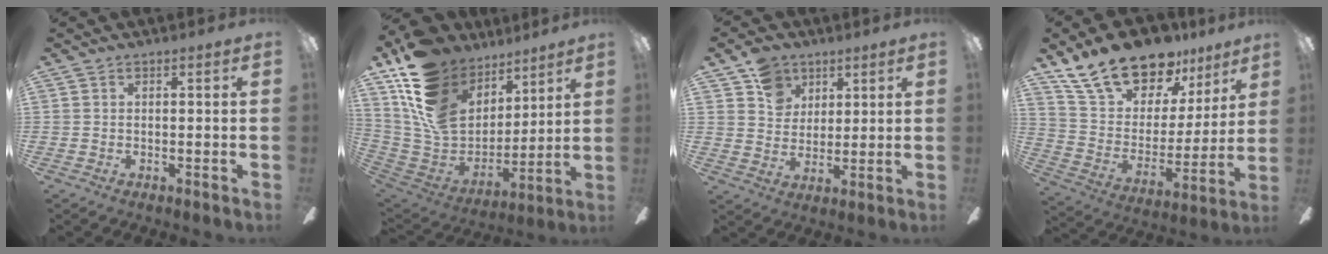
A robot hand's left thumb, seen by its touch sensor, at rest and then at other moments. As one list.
[{"total": 20.2, "force": [10.2, 14.4, 9.9], "torque": [-0.205, -0.061, 0.196]}, {"total": 8.3, "force": [5.2, 6.2, 1.8], "torque": [-0.026, -0.018, 0.097]}, {"total": 19.8, "force": [16.3, 8.6, 7.0], "torque": [-0.144, -0.110, 0.300]}]